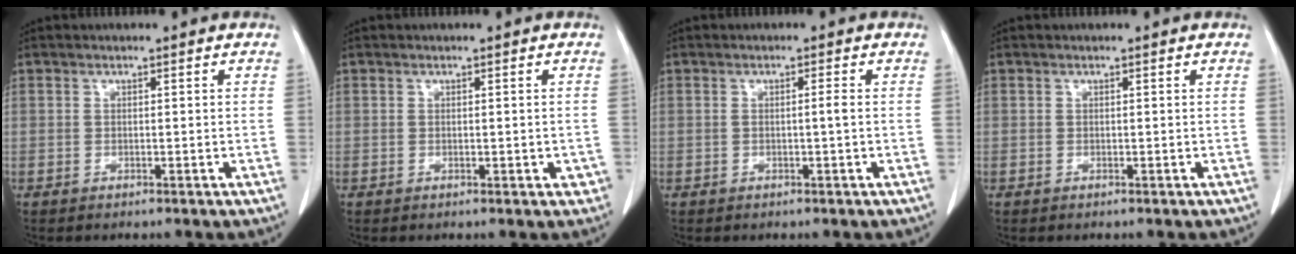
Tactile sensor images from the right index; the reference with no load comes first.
{"total": 1.6, "force": [-0.3, 0.8, 1.3], "torque": [-0.010, 0.002, -0.001]}
{"total": 1.1, "force": [-0.2, -0.2, 1.1], "torque": [-0.019, 0.001, -0.003]}
{"total": 0.0}